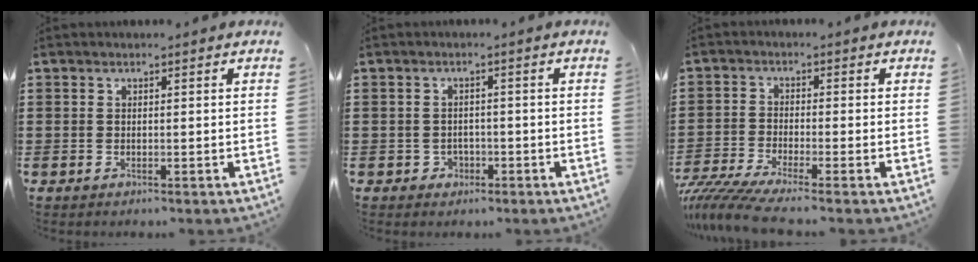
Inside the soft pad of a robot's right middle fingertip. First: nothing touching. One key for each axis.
{"total": 1.4, "fx": -0.7, "fy": 1.1, "fz": 0.3, "tx": -0.012, "ty": 0.002, "tz": -0.018}
{"total": 4.4, "fx": -3.9, "fy": -0.5, "fz": 2.0, "tx": -0.064, "ty": -0.026, "tz": -0.083}